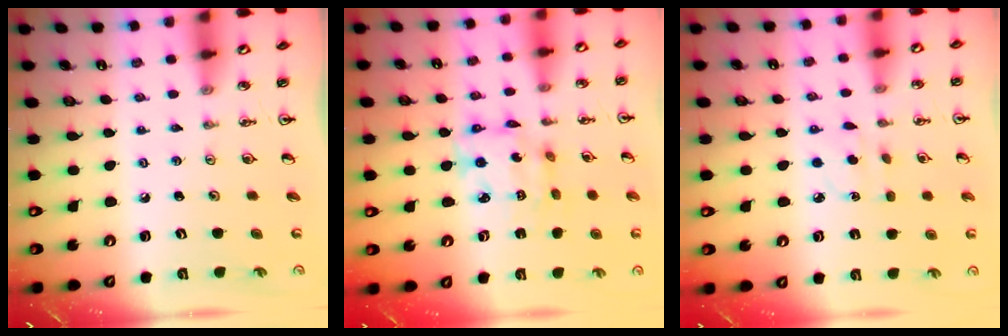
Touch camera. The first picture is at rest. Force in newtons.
{"total": 9.5, "press": 9.5, "slide": 0.6}
{"total": 4.4, "press": 4.4, "slide": 0.5}